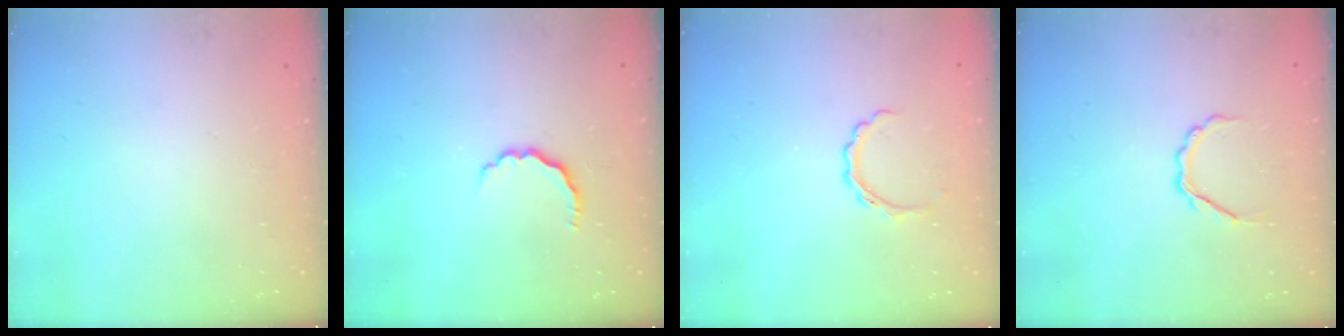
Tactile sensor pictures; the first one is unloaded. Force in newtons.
{"total": 4.1, "press": 4.0, "slide": 0.9}
{"total": 4.3, "press": 4.2, "slide": 0.9}
{"total": 4.2, "press": 4.0, "slide": 1.3}